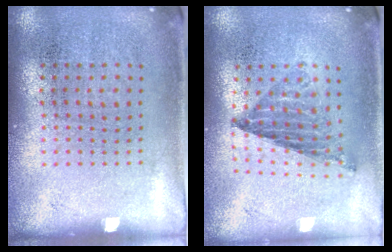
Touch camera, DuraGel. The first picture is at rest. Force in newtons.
{"total": 0.9, "press": 0.8, "slide": 0.2}